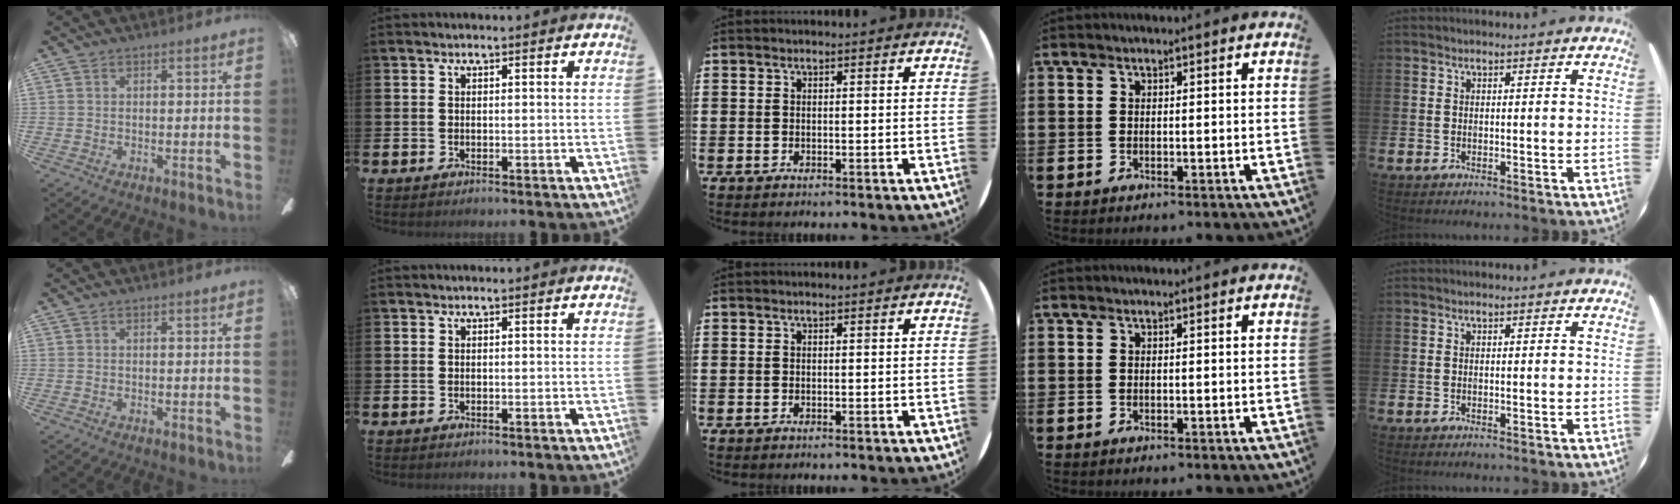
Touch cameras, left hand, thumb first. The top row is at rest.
{}